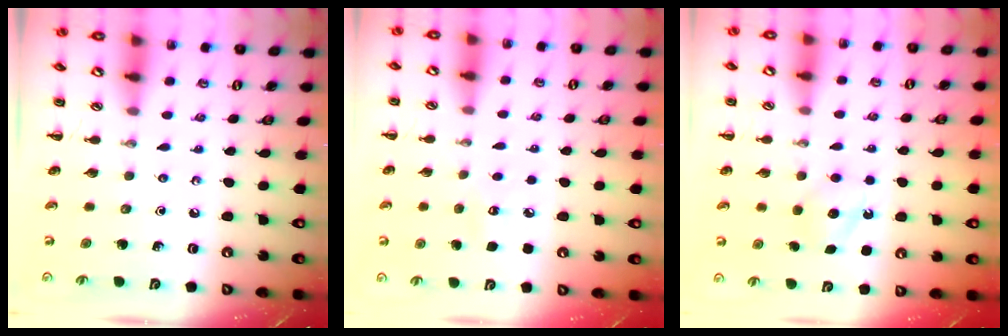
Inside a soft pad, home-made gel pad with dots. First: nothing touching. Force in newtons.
{"total": 5.2, "press": 5.1, "slide": 1.3}
{"total": 5.5, "press": 5.3, "slide": 1.4}